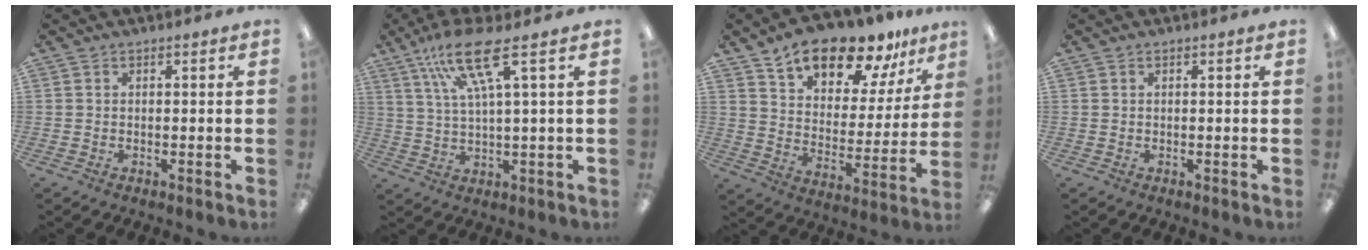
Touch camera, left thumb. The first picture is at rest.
{"total": 12.3, "force": [6.3, 2.3, 10.3], "torque": [-0.199, -0.009, 0.111]}
{"total": 15.1, "force": [12.7, 5.9, 5.6], "torque": [-0.092, -0.092, 0.225]}
{"total": 0.0}